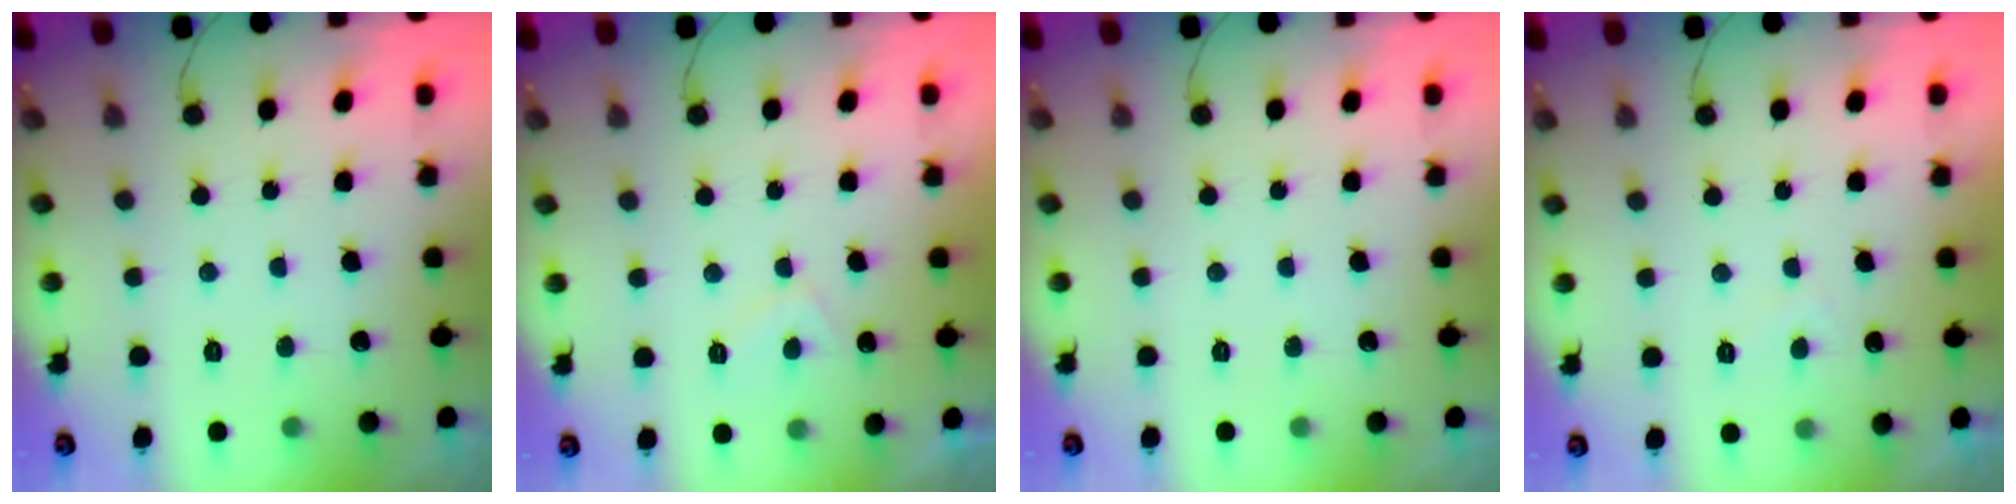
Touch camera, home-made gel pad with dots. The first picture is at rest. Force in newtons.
{"total": 3.0, "press": 2.9, "slide": 0.9}
{"total": 0.0}
{"total": 1.1, "press": 0.8, "slide": 0.7}